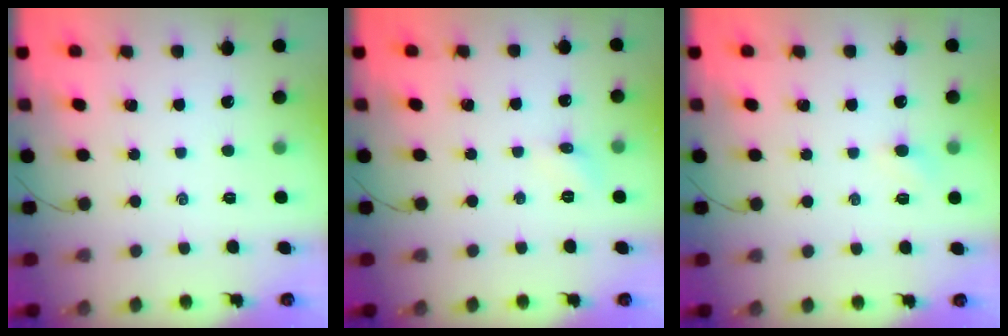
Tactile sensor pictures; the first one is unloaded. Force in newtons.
{"total": 4.3, "press": 4.0, "slide": 1.4}
{"total": 2.7, "press": 2.6, "slide": 0.9}